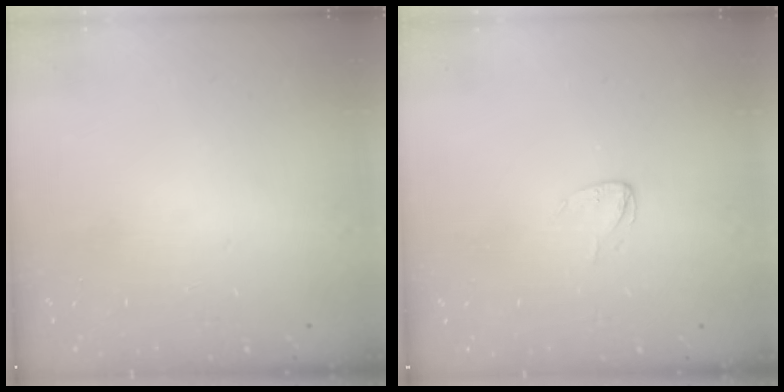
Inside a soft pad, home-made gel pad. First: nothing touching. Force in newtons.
{"total": 3.4, "press": 3.3, "slide": 0.3}